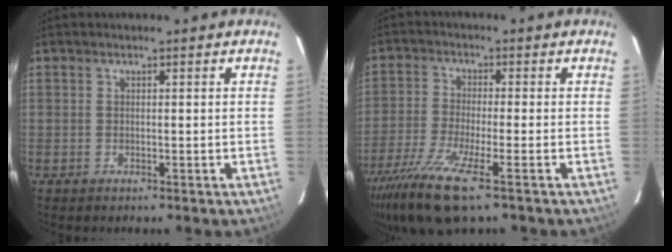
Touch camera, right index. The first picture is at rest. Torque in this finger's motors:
{"motor_torque": [1.43, -0.71, 0.69, 0.16]}